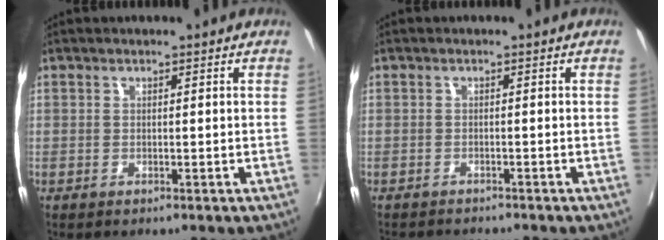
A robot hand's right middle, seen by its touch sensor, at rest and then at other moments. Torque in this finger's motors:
{"motor_torque": [0.12, -0.21, 0.00, 0.00]}